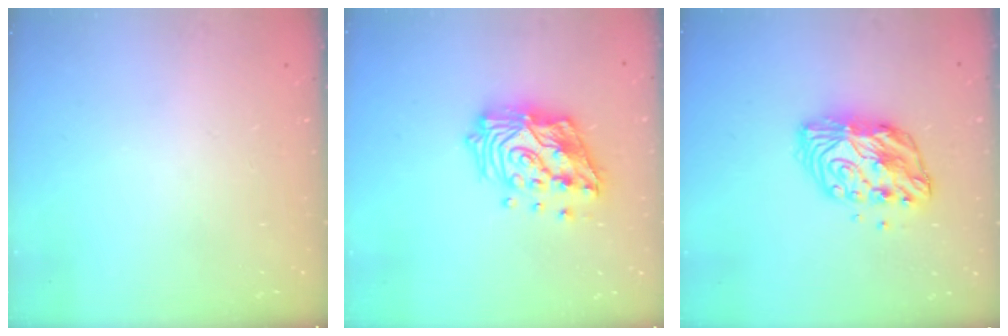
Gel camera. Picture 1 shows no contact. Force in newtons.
{"total": 17.5, "press": 17.3, "slide": 2.1}
{"total": 11.1, "press": 11.1, "slide": 0.8}